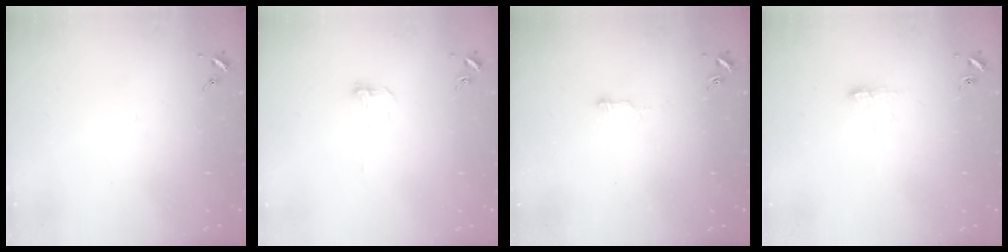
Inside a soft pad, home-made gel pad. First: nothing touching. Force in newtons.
{"total": 4.3, "press": 4.2, "slide": 0.4}
{"total": 4.2, "press": 4.2, "slide": 0.3}
{"total": 6.8, "press": 6.8, "slide": 0.7}